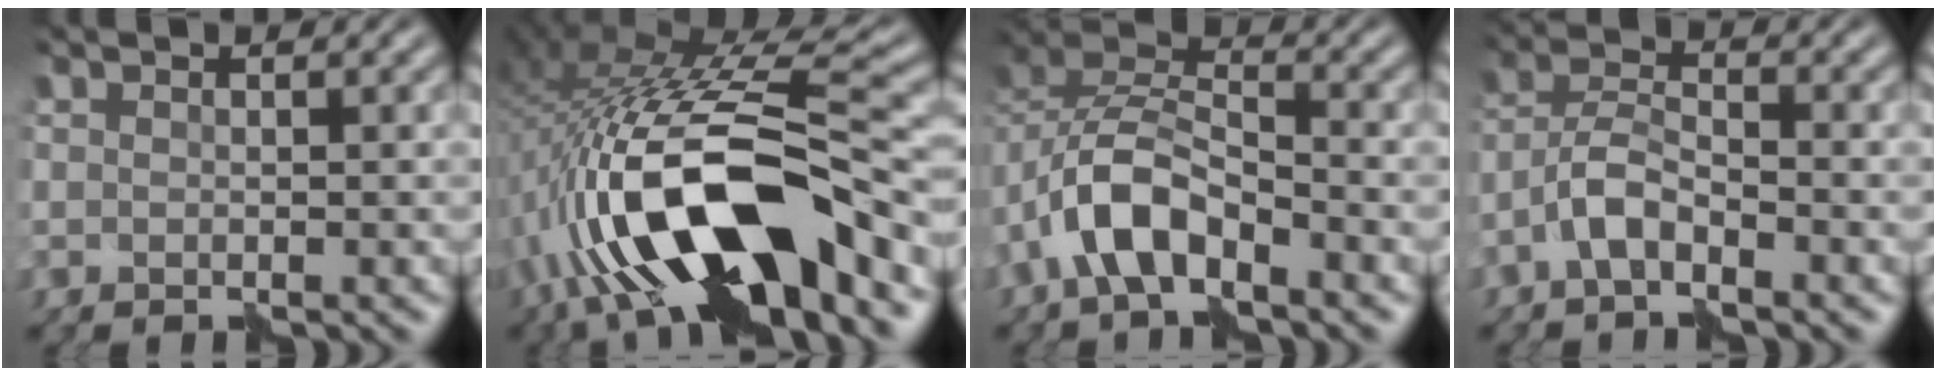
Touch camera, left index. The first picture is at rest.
{"total": 15.1, "force": [-5.3, 5.1, 13.2], "torque": [-0.237, 0.012, -0.088]}
{"total": 6.3, "force": [-3.3, 3.1, 4.4], "torque": [-0.084, 0.010, -0.070]}
{"total": 3.3, "force": [-2.3, 1.1, 2.1], "torque": [-0.045, 0.010, -0.055]}